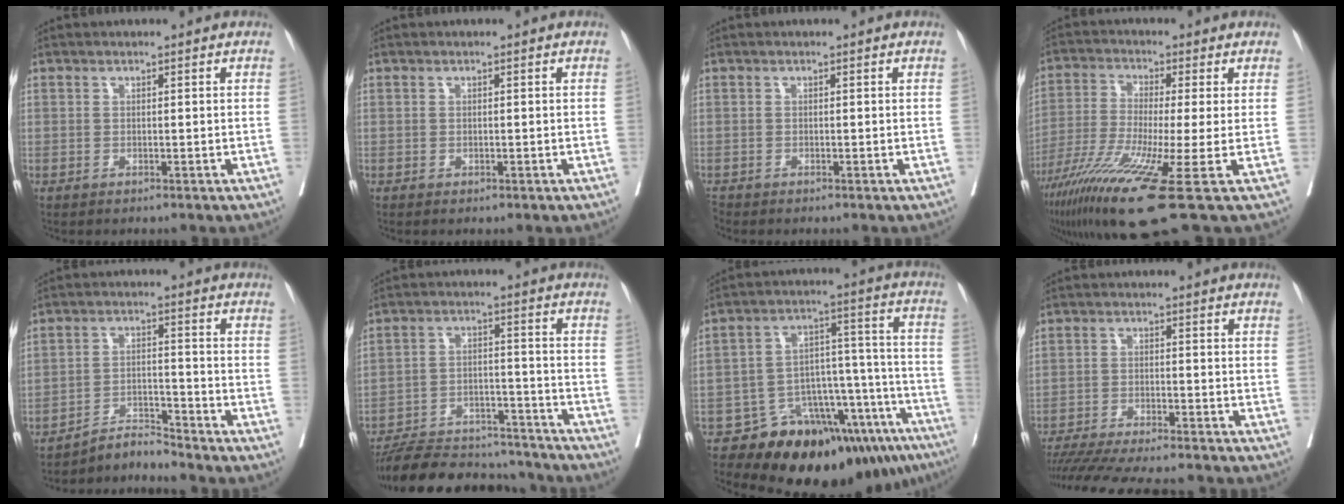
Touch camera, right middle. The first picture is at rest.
{"total": 0.0}
{"total": 0.6, "force": [-0.6, 0.0, -0.1], "torque": [-0.002, -0.005, -0.015]}
{"total": 14.7, "force": [-7.9, -0.8, 12.3], "torque": [-0.234, -0.045, -0.146]}
{"total": 4.7, "force": [-4.6, -1.0, -0.5], "torque": [0.009, -0.007, -0.082]}
{"total": 19.1, "force": [-17.7, 4.3, 5.6], "torque": [-0.116, 0.002, -0.263]}
{"total": 19.9, "force": [-14.6, 6.0, 12.1], "torque": [-0.089, 0.047, -0.211]}
{"total": 16.8, "force": [-15.1, 1.7, 7.3], "torque": [-0.132, -0.029, -0.224]}